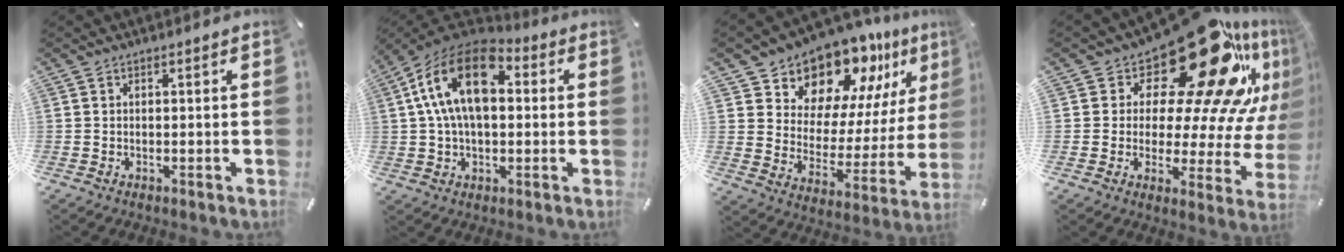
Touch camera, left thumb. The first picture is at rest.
{"total": 16.7, "force": [4.0, 10.3, 12.6], "torque": [-0.256, 0.004, 0.070]}
{"total": 14.8, "force": [13.1, 6.5, 1.8], "torque": [-0.032, -0.141, 0.227]}
{"total": 28.3, "force": [16.1, 12.3, 19.7], "torque": [-0.252, -0.128, 0.270]}